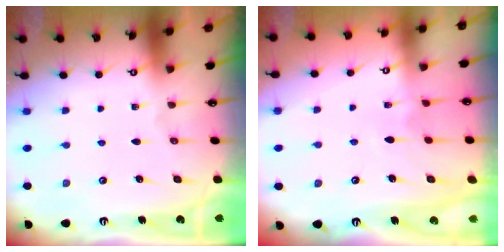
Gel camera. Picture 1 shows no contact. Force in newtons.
{"total": 3.0, "press": 3.0, "slide": 0.4}